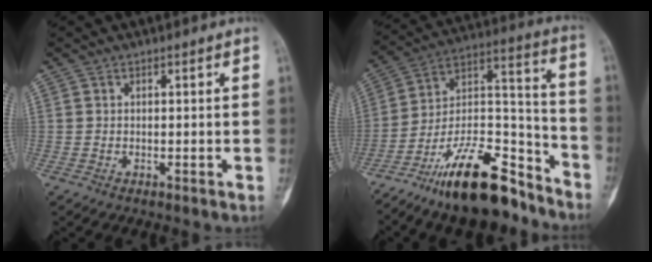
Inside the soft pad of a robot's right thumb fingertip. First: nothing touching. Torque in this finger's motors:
{"motor_torque": [2.78, 0.77, 1.16, -1.61, 0.28]}